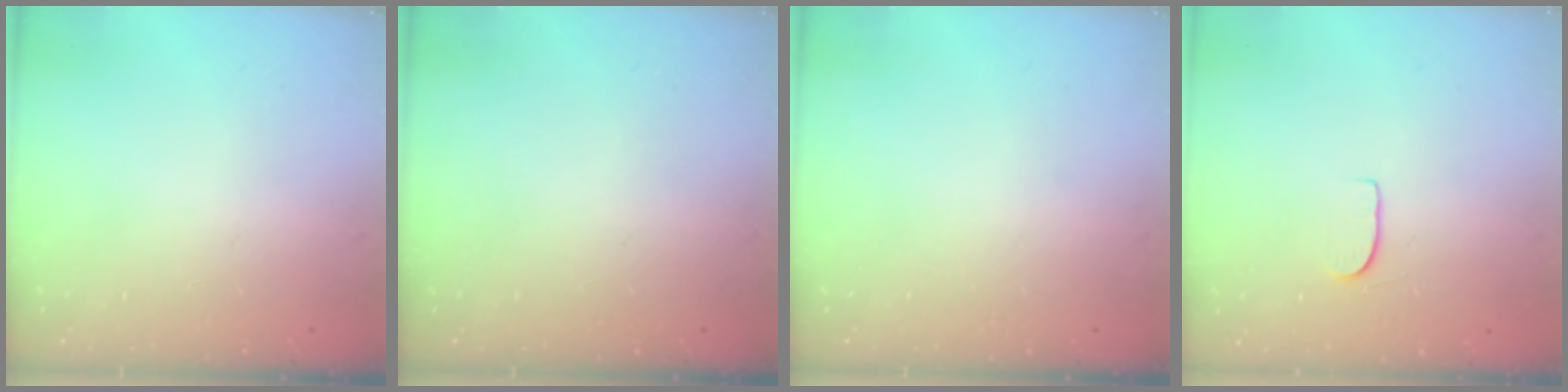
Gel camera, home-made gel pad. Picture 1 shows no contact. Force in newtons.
{"total": 0.0}
{"total": 0.0}
{"total": 4.5, "press": 4.5, "slide": 0.4}